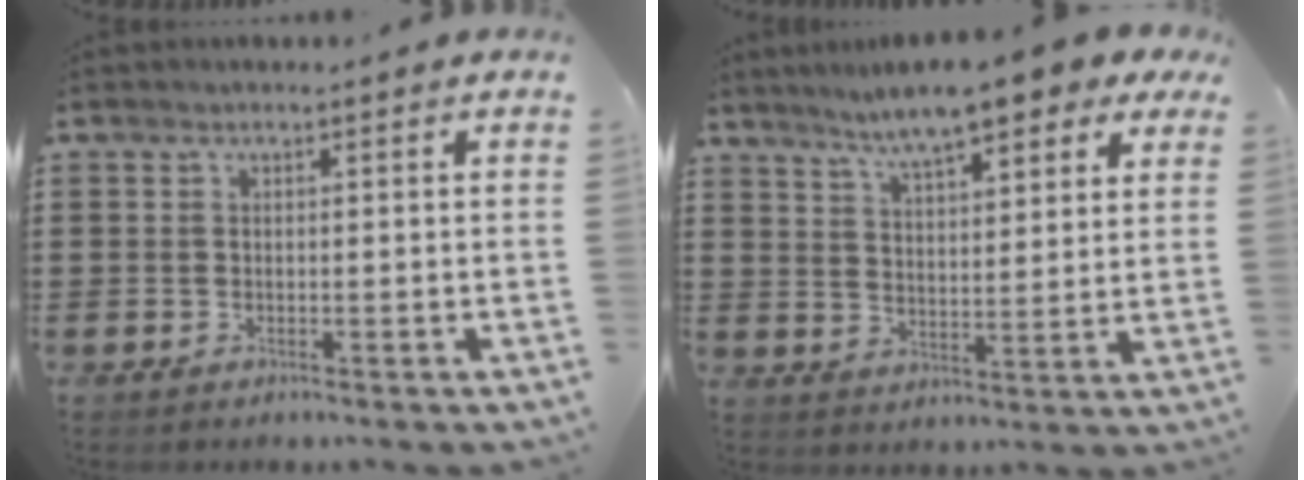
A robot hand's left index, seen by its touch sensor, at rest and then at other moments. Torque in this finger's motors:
{"motor_torque": [1.81, -0.33, 1.05, 0.21]}